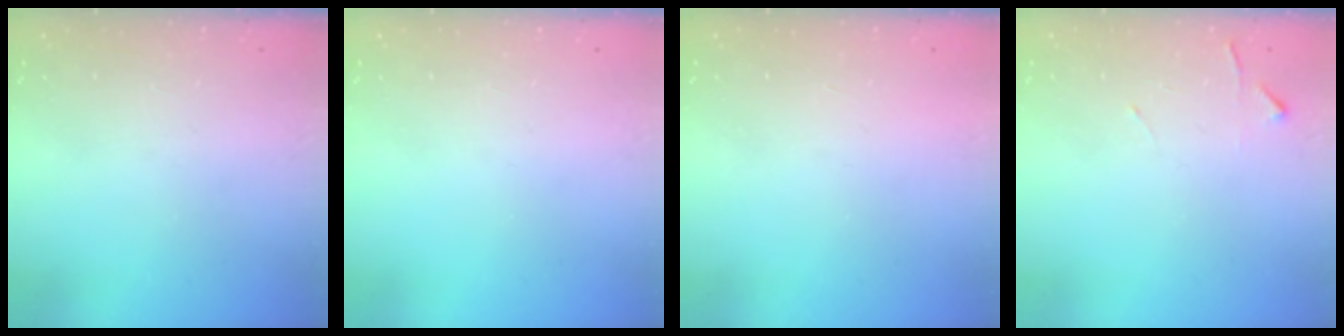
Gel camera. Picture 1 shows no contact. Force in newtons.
{"total": 0.0}
{"total": 1.6, "press": 1.6, "slide": 0.1}
{"total": 4.7, "press": 4.6, "slide": 0.6}